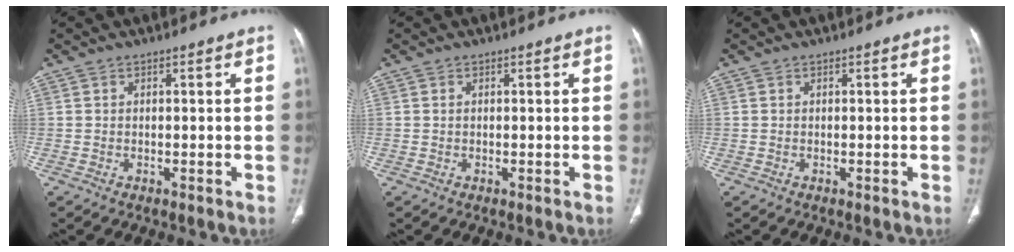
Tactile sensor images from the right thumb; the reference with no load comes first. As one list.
[{"total": 0.0}, {"total": 0.0}]